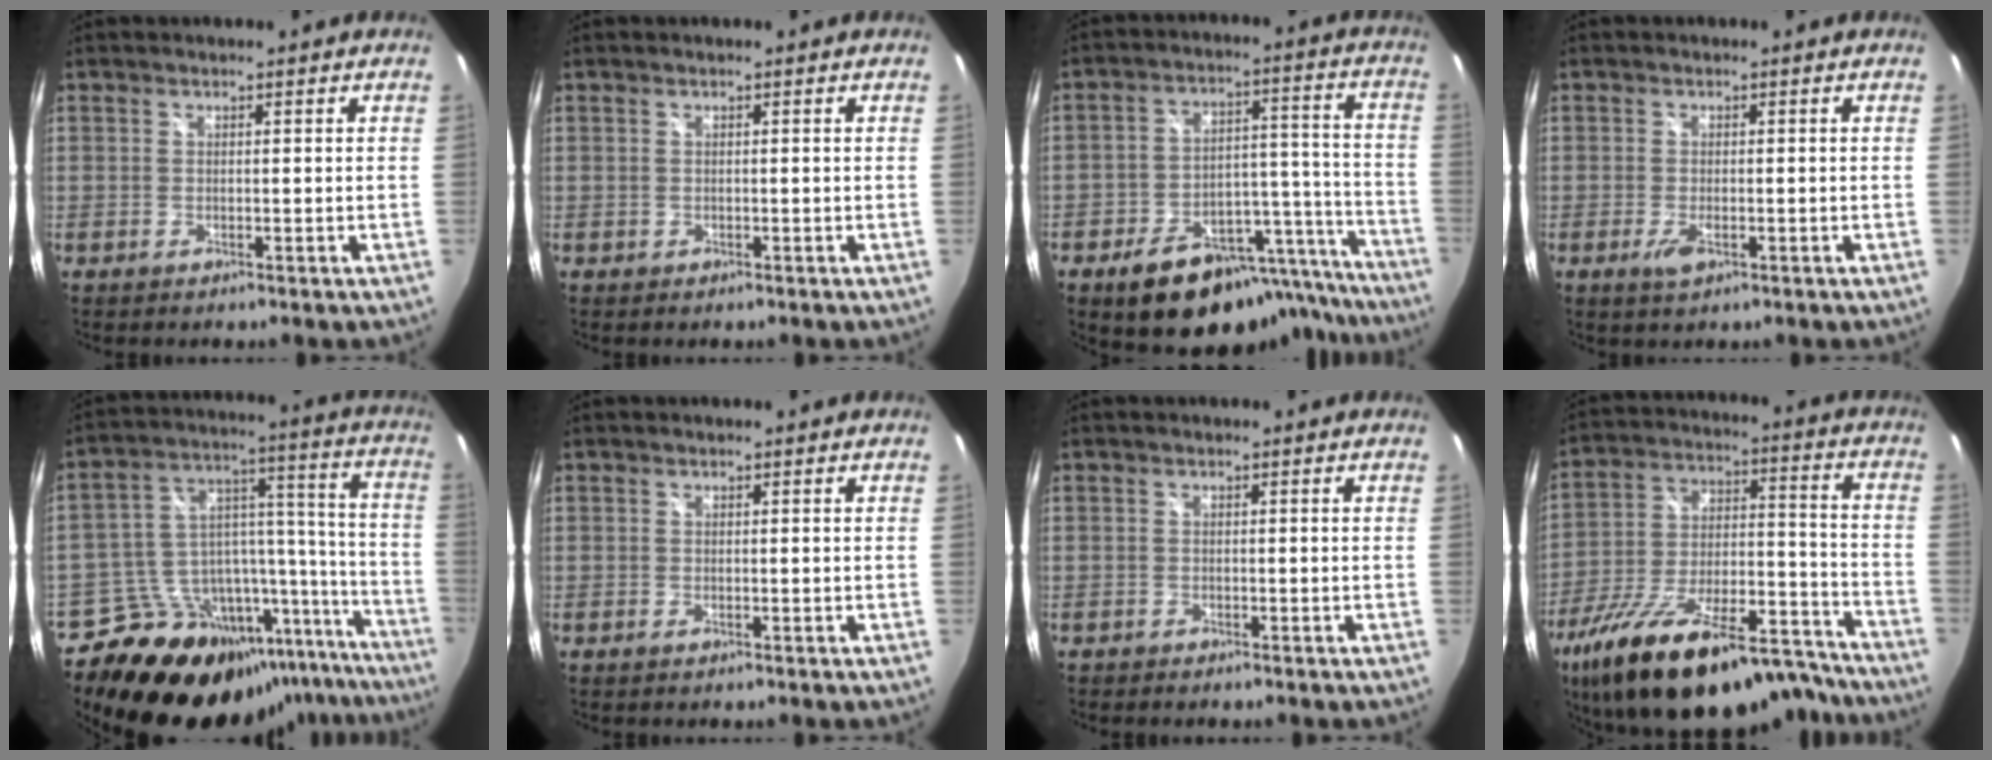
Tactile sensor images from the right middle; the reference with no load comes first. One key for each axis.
{"total": 0.0}
{"total": 22.6, "fx": -18.1, "fy": 9.7, "fz": 9.4, "tx": -0.141, "ty": 0.053, "tz": -0.227}
{"total": 2.7, "fx": -1.2, "fy": 1.2, "fz": 2.2, "tx": -0.042, "ty": -0.009, "tz": -0.019}
{"total": 23.6, "fx": -17.8, "fy": 11.1, "fz": 10.7, "tx": -0.146, "ty": 0.049, "tz": -0.259}
{"total": 0.0}
{"total": 0.7, "fx": -0.7, "fy": 0.2, "fz": 0.1, "tx": -0.006, "ty": -0.002, "tz": -0.013}
{"total": 28.9, "fx": -21.6, "fy": 10.0, "fz": 16.5, "tx": -0.290, "ty": -0.023, "tz": -0.317}